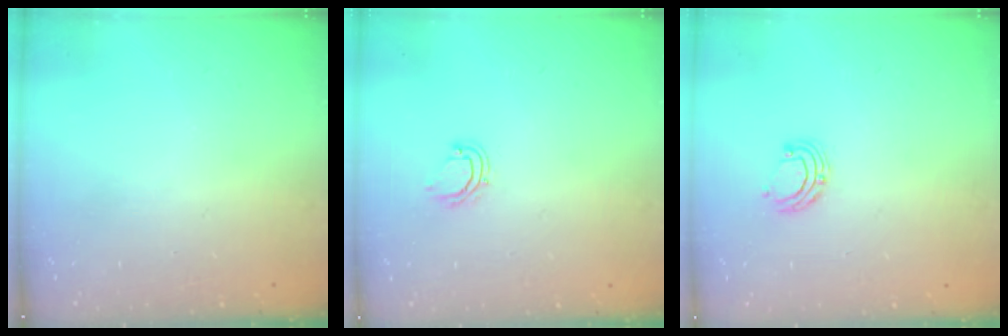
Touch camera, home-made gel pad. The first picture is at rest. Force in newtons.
{"total": 4.8, "press": 4.7, "slide": 0.7}
{"total": 6.6, "press": 6.5, "slide": 0.7}